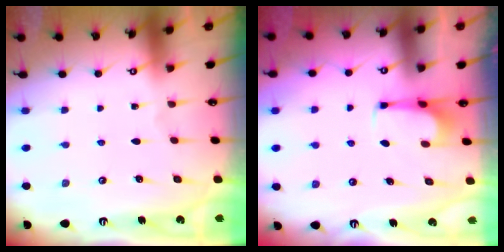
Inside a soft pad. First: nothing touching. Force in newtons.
{"total": 1.6, "press": 1.6, "slide": 0.2}